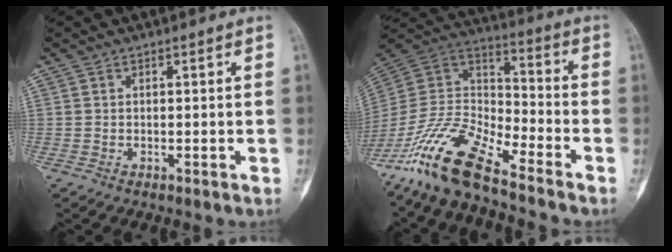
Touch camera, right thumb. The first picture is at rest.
{"total": 16.1, "force": [-12.5, 4.1, 9.2], "torque": [-0.175, 0.074, -0.246]}